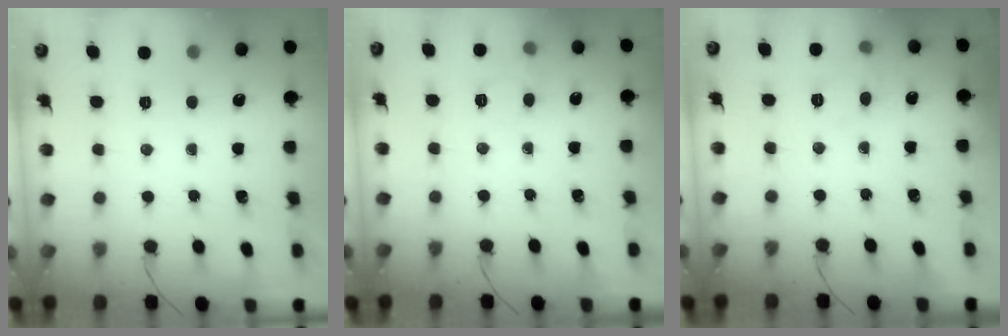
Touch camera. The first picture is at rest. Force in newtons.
{"total": 8.1, "press": 7.8, "slide": 1.9}
{"total": 7.0, "press": 6.7, "slide": 1.9}